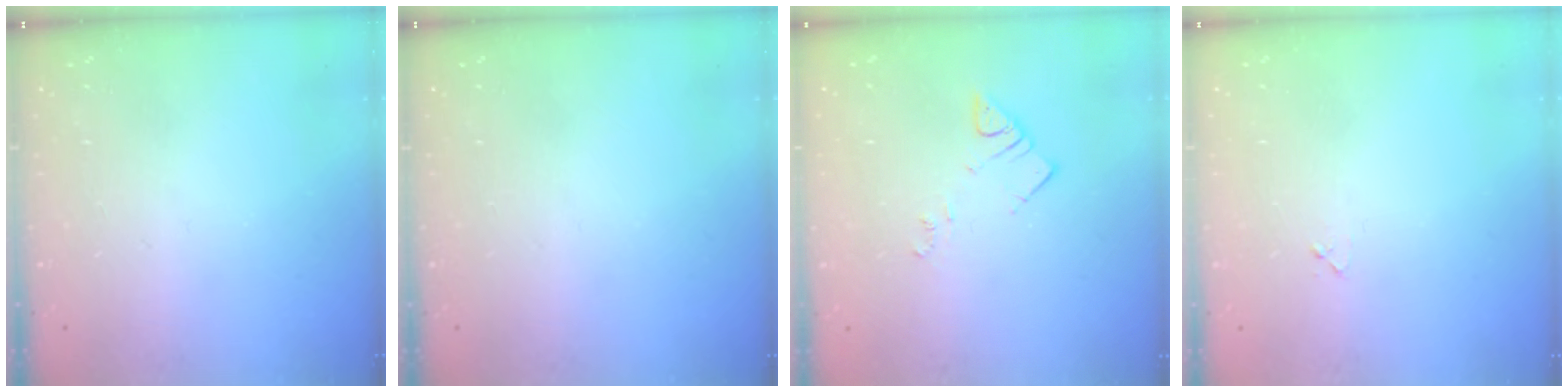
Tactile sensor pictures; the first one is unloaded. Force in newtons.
{"total": 0.0}
{"total": 4.9, "press": 4.8, "slide": 0.7}
{"total": 2.2, "press": 2.2, "slide": 0.1}